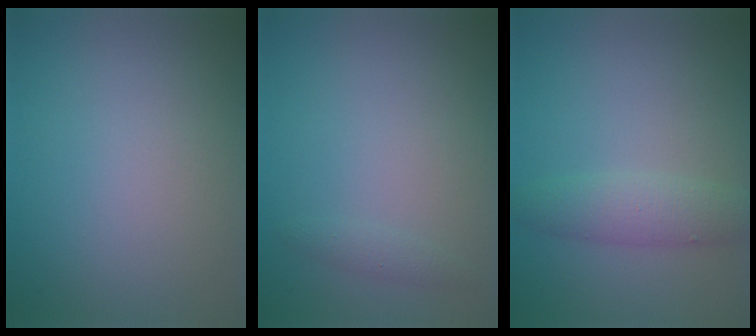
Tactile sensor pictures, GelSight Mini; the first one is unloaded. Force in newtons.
{"total": 0.8, "press": 0.8, "slide": 0.1}
{"total": 2.9, "press": 2.9, "slide": 0.0}